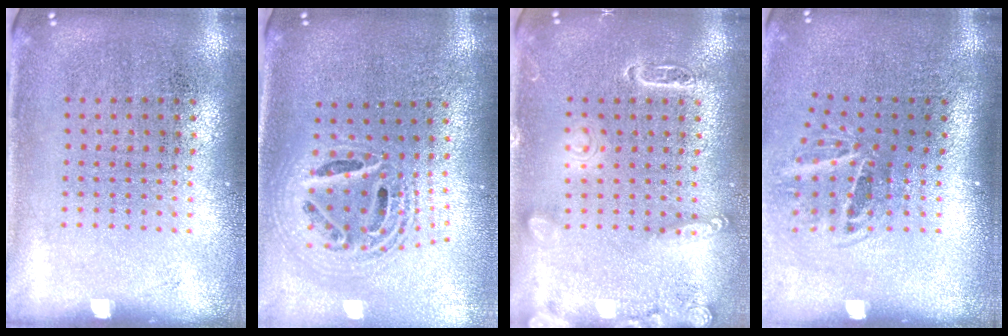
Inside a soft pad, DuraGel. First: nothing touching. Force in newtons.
{"total": 2.2, "press": 1.7, "slide": 1.4}
{"total": 2.7, "press": 2.7, "slide": 0.3}
{"total": 2.0, "press": 1.3, "slide": 1.5}